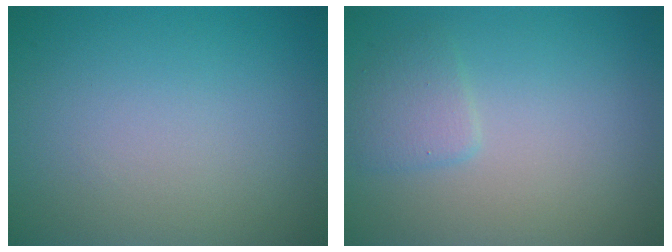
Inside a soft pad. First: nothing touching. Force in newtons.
{"total": 1.6, "press": 1.6, "slide": 0.0}